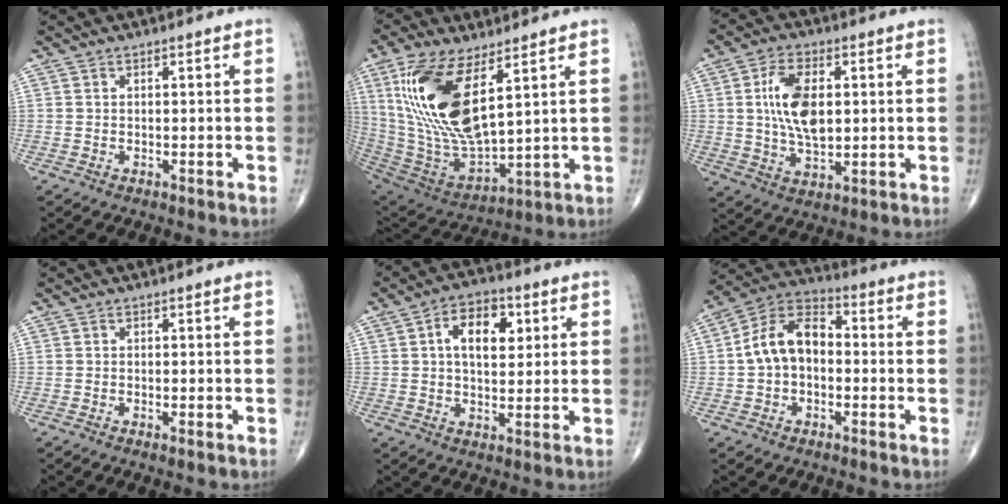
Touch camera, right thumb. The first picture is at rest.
{"total": 21.0, "force": [7.6, 8.6, 17.6], "torque": [-0.357, -0.038, 0.158]}
{"total": 11.7, "force": [1.7, 6.3, 9.7], "torque": [-0.173, -0.005, 0.034]}
{"total": 0.7, "force": [-0.4, 0.1, 0.6], "torque": [-0.014, -0.002, -0.006]}
{"total": 9.7, "force": [2.6, 5.7, 7.4], "torque": [-0.097, 0.003, 0.037]}
{"total": 11.5, "force": [-0.4, 7.8, 8.5], "torque": [-0.140, 0.038, -0.023]}